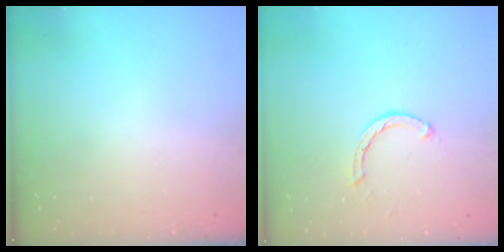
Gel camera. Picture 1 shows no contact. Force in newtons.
{"total": 2.1, "press": 2.1, "slide": 0.1}